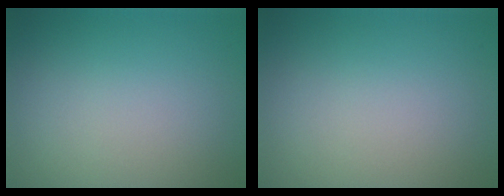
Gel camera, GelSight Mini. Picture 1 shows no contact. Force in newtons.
{"total": 0.0}